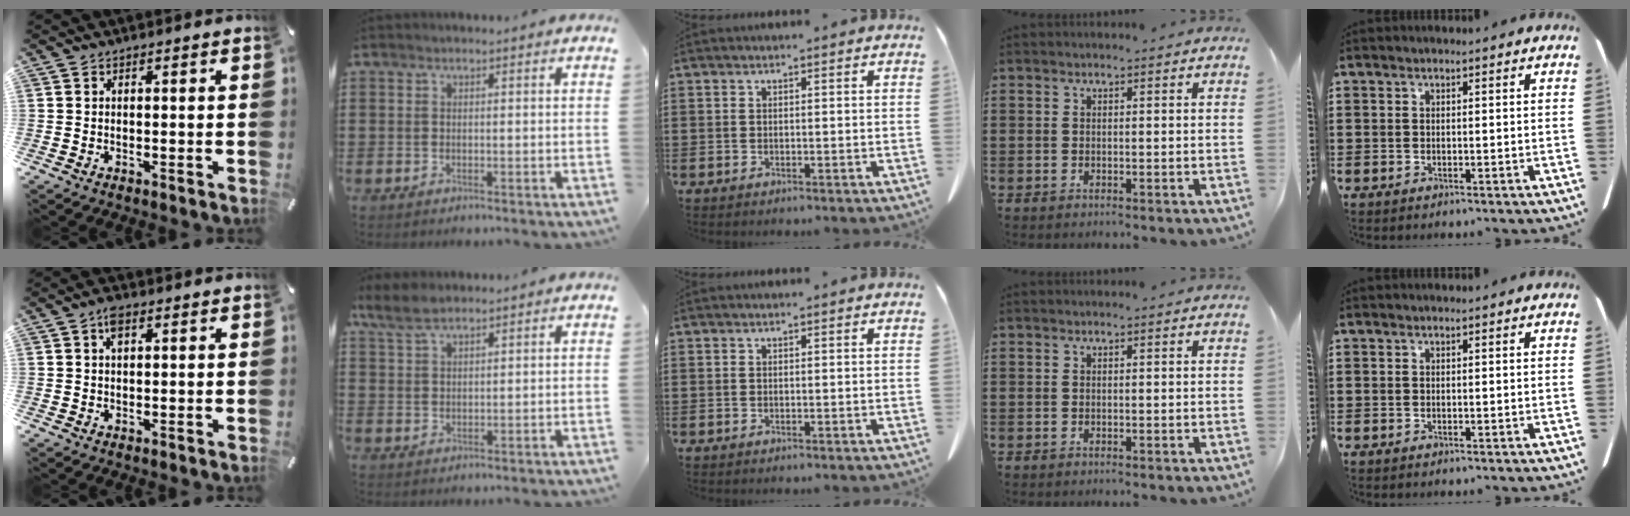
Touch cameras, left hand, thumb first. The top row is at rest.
{"thumb": {"total": 2.7, "force": [1.2, 1.4, 1.9], "torque": [-0.035, 0.001, 0.019]}, "index": {"total": 4.5, "force": [3.3, 1.6, 2.6], "torque": [-0.059, 0.002, 0.061]}}